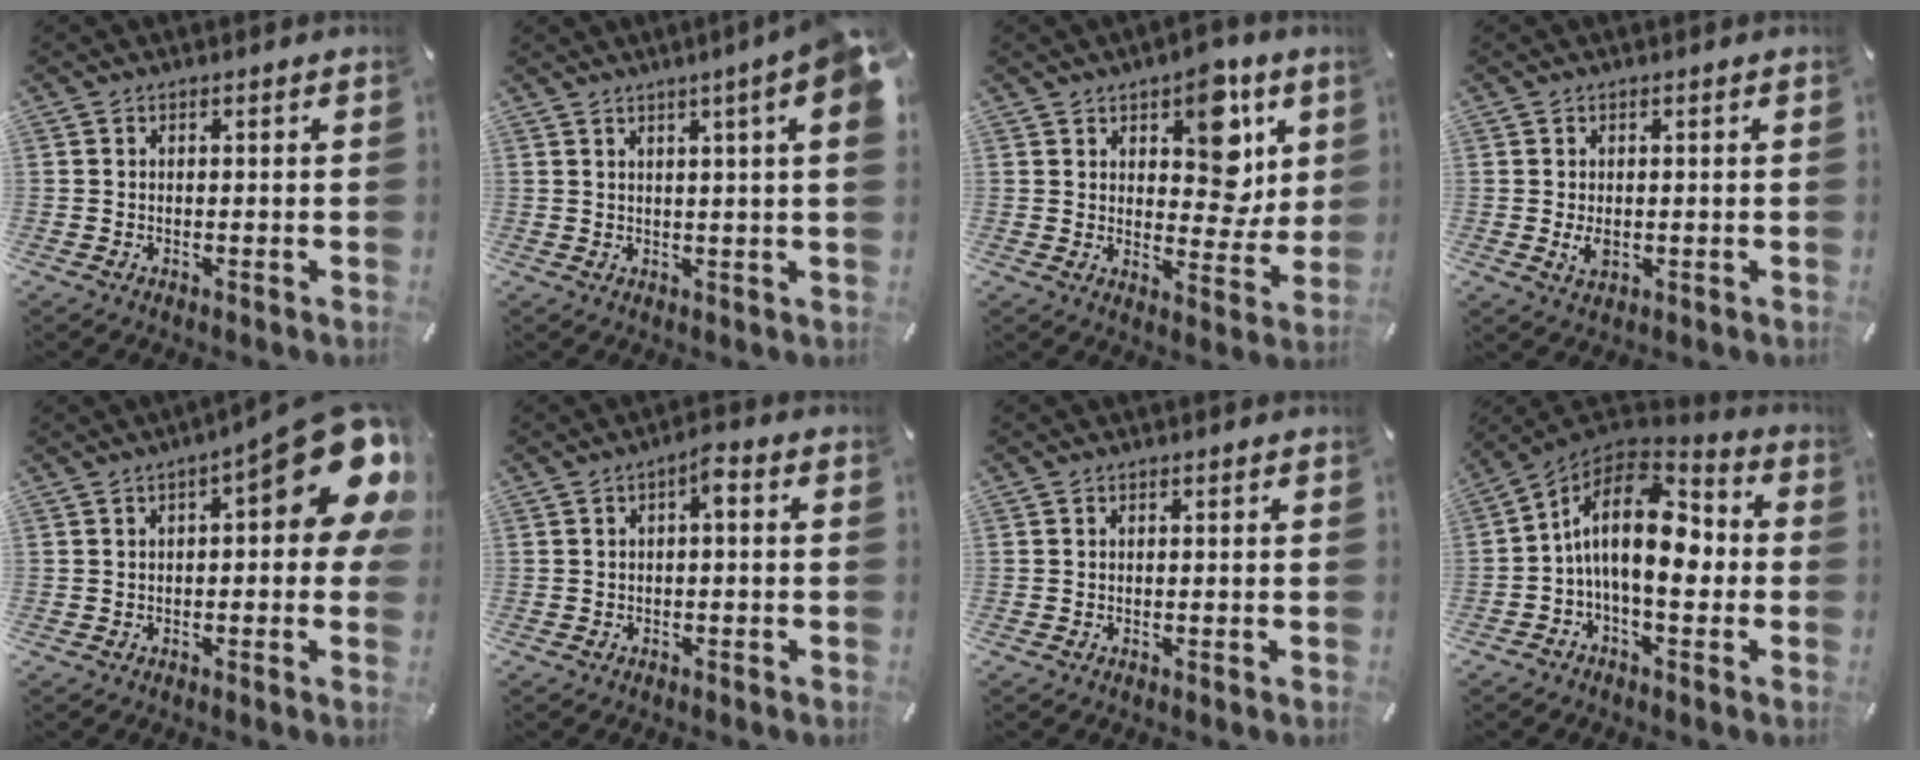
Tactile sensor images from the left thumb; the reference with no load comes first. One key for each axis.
{"total": 7.5, "fx": 3.5, "fy": 0.0, "fz": 6.6, "tx": -0.104, "ty": -0.017, "tz": 0.055}
{"total": 13.3, "fx": 6.4, "fy": 8.1, "fz": 8.3, "tx": -0.092, "ty": -0.041, "tz": 0.108}
{"total": 3.0, "fx": -0.3, "fy": 1.9, "fz": 2.2, "tx": -0.055, "ty": -0.003, "tz": -0.008}
{"total": 18.6, "fx": 6.8, "fy": 6.4, "fz": 16.1, "tx": -0.198, "ty": -0.054, "tz": 0.106}
{"total": 3.1, "fx": -0.6, "fy": 1.1, "fz": 2.8, "tx": -0.046, "ty": 0.011, "tz": -0.016}
{"total": 0.0}
{"total": 16.0, "fx": -0.3, "fy": 8.6, "fz": 13.5, "tx": -0.248, "ty": -0.006, "tz": -0.010}